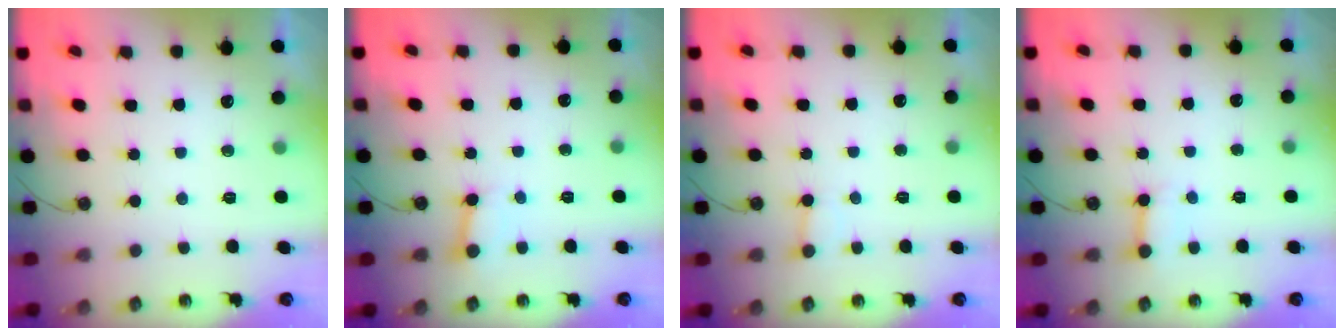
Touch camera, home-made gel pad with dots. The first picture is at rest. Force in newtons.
{"total": 3.4, "press": 3.4, "slide": 0.5}
{"total": 2.8, "press": 2.8, "slide": 0.3}
{"total": 5.2, "press": 5.2, "slide": 0.7}